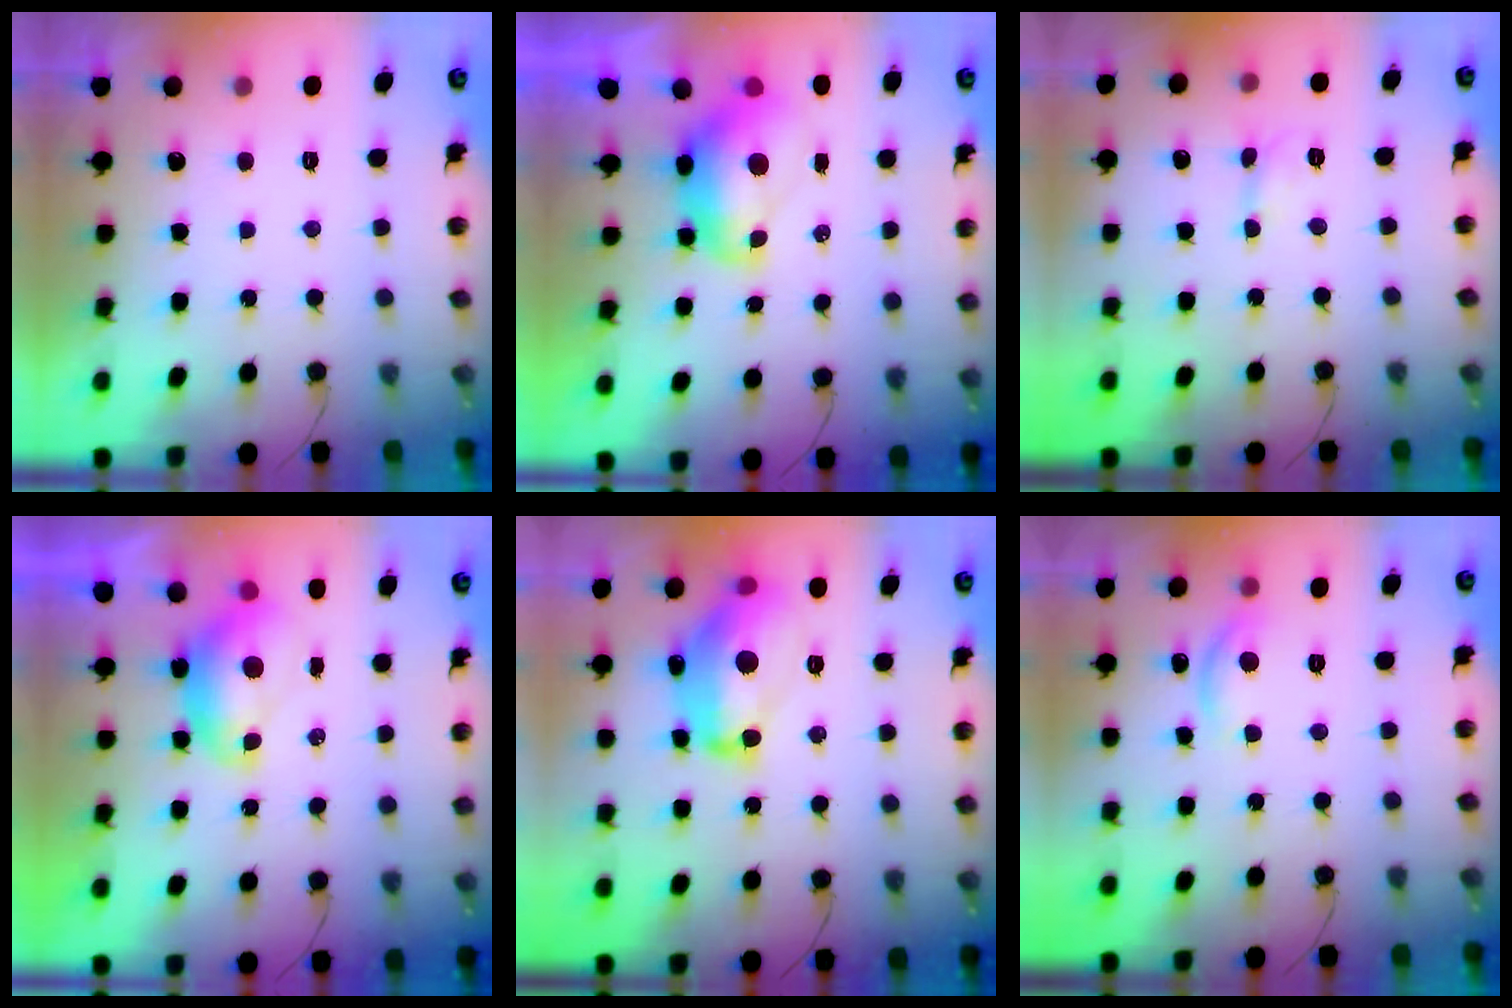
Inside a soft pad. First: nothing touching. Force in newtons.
{"total": 8.7, "press": 8.6, "slide": 1.1}
{"total": 2.9, "press": 2.9, "slide": 0.4}
{"total": 8.0, "press": 8.0, "slide": 0.3}
{"total": 16.9, "press": 16.9, "slide": 1.5}
{"total": 9.1, "press": 9.1, "slide": 0.5}